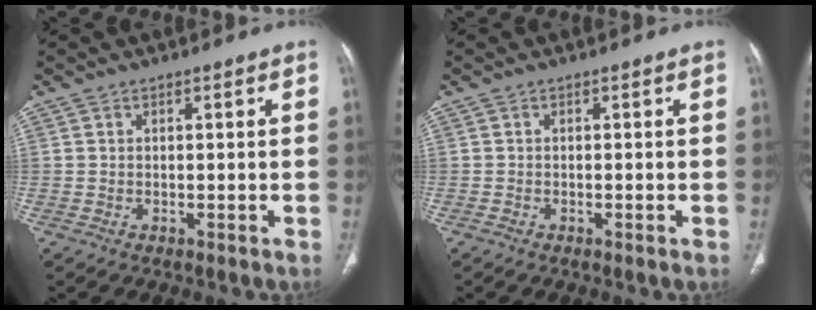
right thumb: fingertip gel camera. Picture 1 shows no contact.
{"total": 0.6, "force": [-0.3, 0.1, 0.5], "torque": [-0.008, -0.001, -0.005]}